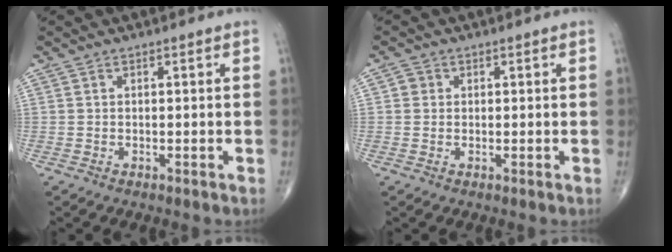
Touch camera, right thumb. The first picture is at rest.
{"total": 1.6, "force": [0.2, 1.5, 0.4], "torque": [0.002, 0.002, 0.000]}